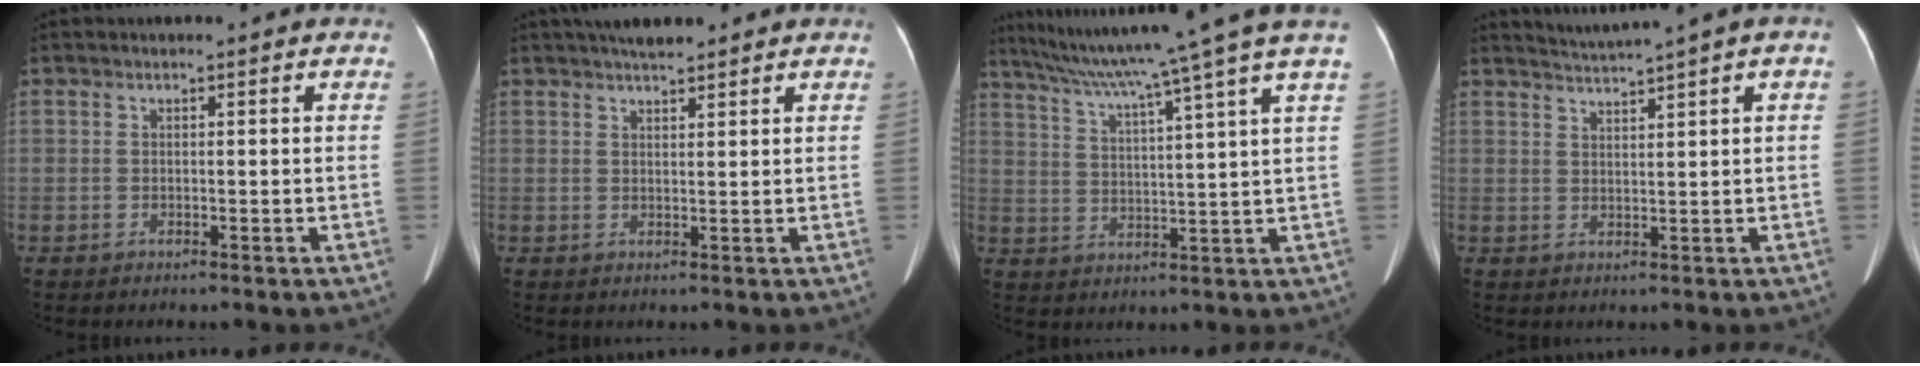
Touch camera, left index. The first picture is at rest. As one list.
[{"total": 4.4, "force": [3.7, 1.1, 2.1], "torque": [-0.031, 0.021, 0.060]}, {"total": 15.3, "force": [12.3, -3.0, 8.6], "torque": [-0.142, -0.013, 0.174]}, {"total": 3.2, "force": [2.6, -1.0, 1.7], "torque": [-0.032, 0.007, 0.054]}]